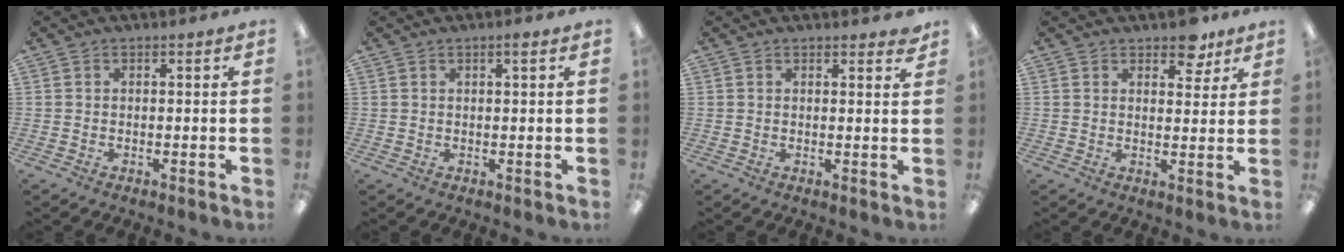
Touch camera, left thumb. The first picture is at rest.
{"total": 1.6, "force": [1.0, 0.2, 1.2], "torque": [-0.017, -0.002, 0.015]}
{"total": 1.5, "force": [1.3, 0.3, 0.7], "torque": [0.000, -0.007, 0.021]}
{"total": 6.2, "force": [4.8, 2.8, 2.8], "torque": [-0.018, -0.028, 0.080]}